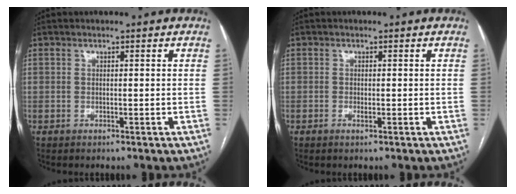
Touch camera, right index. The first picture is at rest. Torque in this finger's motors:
{"motor_torque": [-0.22, -0.17, -0.01, -0.02]}